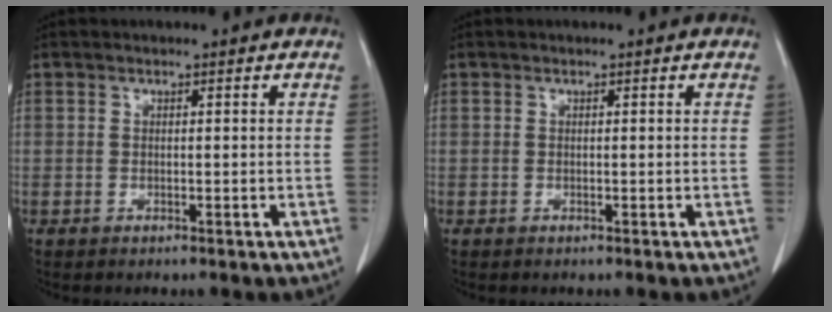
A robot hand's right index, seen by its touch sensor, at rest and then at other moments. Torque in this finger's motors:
{"motor_torque": [-0.06, -0.06, 0.08, 0.00]}